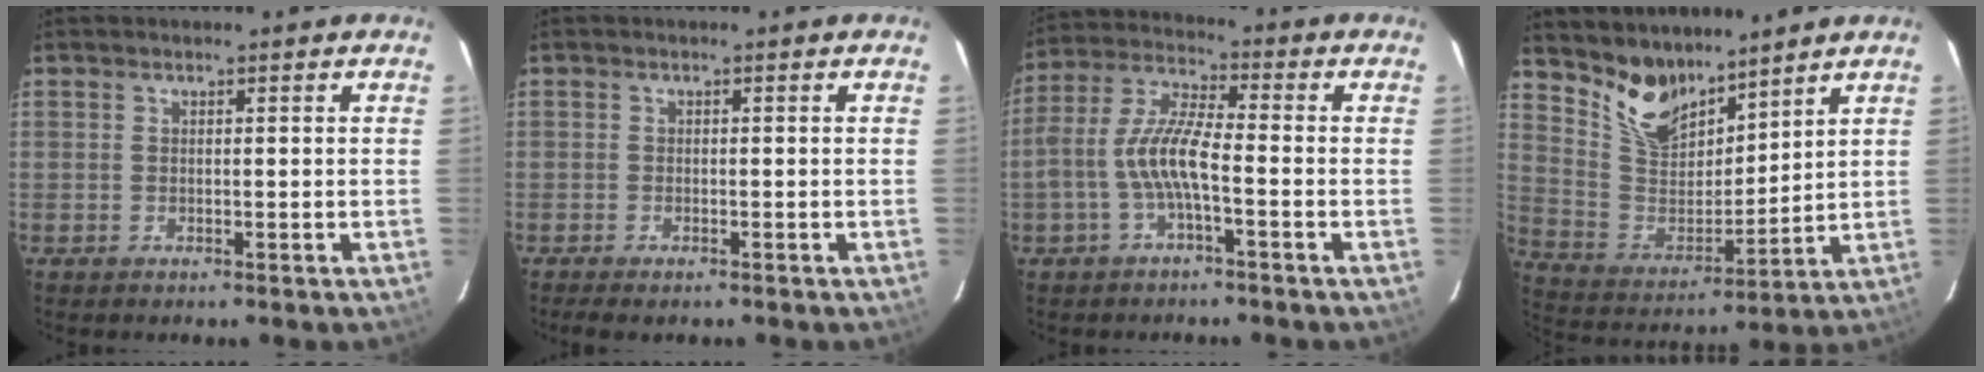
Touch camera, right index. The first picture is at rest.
{"total": 2.8, "force": [-2.2, 0.8, 1.5], "torque": [-0.036, -0.010, -0.039]}
{"total": 8.8, "force": [-2.6, 2.1, 8.1], "torque": [-0.181, 0.010, -0.049]}
{"total": 11.6, "force": [9.4, 5.4, 4.2], "torque": [-0.091, 0.001, 0.191]}